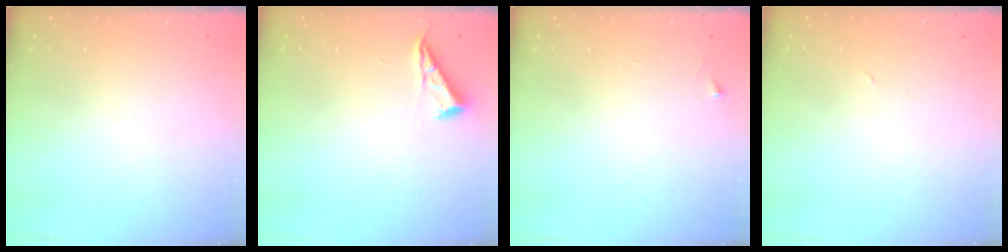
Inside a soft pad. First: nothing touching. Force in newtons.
{"total": 5.0, "press": 5.0, "slide": 0.7}
{"total": 2.5, "press": 2.5, "slide": 0.3}
{"total": 2.9, "press": 2.9, "slide": 0.7}